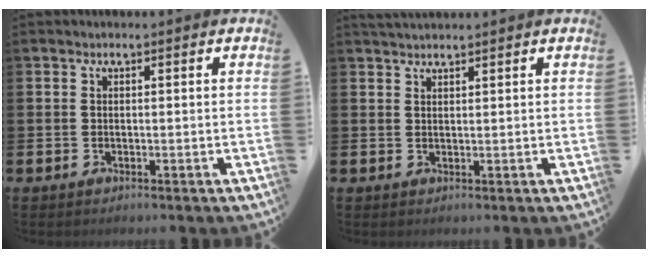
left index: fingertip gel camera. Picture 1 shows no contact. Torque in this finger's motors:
{"motor_torque": [-0.21, -0.40, 0.05, 0.09]}